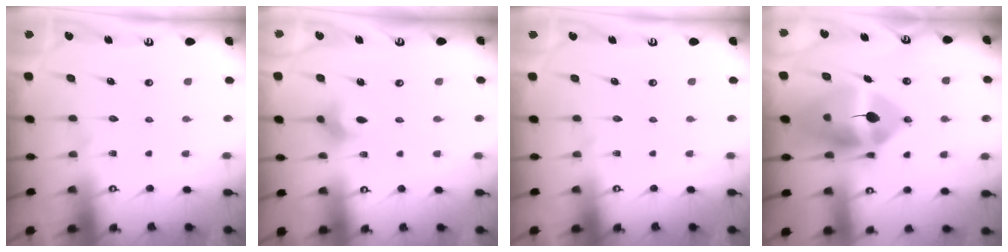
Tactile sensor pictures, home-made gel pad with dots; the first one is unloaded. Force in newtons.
{"total": 2.9, "press": 2.8, "slide": 0.6}
{"total": 0.0}
{"total": 17.4, "press": 17.2, "slide": 2.9}